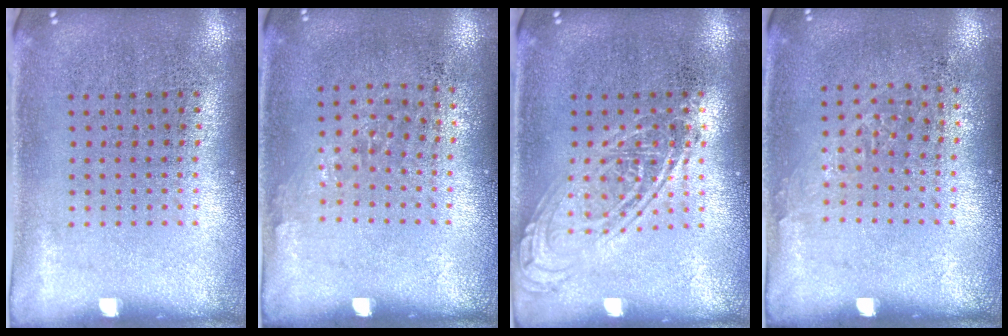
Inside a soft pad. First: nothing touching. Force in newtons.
{"total": 0.8, "press": 0.6, "slide": 0.5}
{"total": 2.5, "press": 2.5, "slide": 0.3}
{"total": 0.9, "press": 0.7, "slide": 0.5}